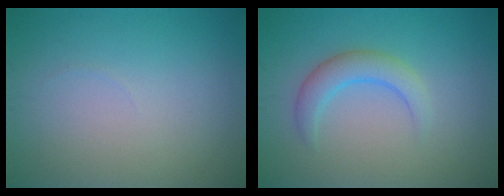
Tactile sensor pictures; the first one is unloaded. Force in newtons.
{"total": 2.9, "press": 2.9, "slide": 0.2}